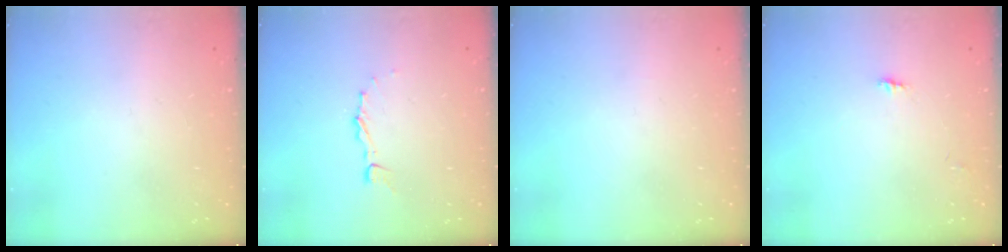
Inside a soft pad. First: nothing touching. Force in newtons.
{"total": 3.4, "press": 3.4, "slide": 0.2}
{"total": 0.0}
{"total": 2.9, "press": 2.9, "slide": 0.3}